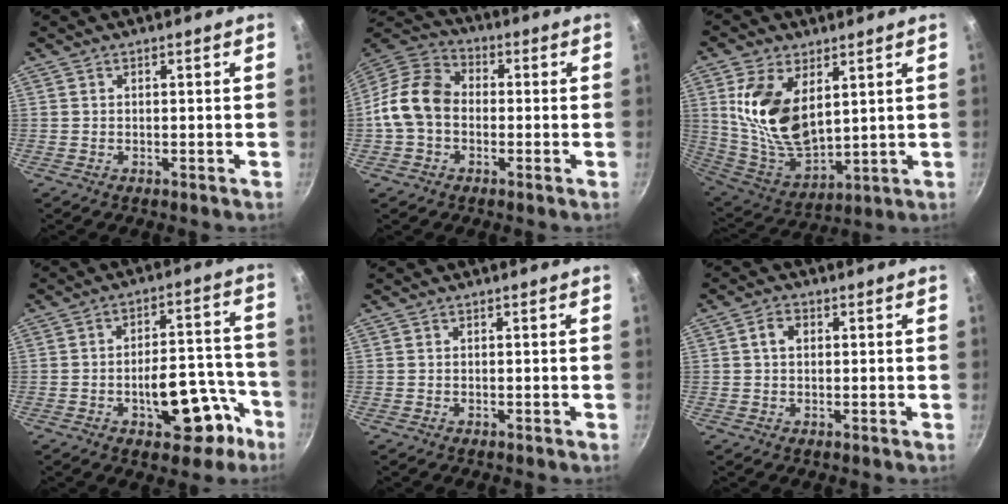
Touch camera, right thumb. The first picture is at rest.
{"total": 11.7, "force": [-1.3, 8.9, 7.5], "torque": [-0.115, 0.032, -0.046]}
{"total": 16.1, "force": [4.8, 9.1, 12.3], "torque": [-0.223, -0.040, 0.108]}
{"total": 14.5, "force": [-6.6, 7.4, 10.6], "torque": [-0.087, 0.062, -0.083]}
{"total": 0.0}
{"total": 3.0, "force": [0.6, 2.2, 2.0], "torque": [-0.028, 0.005, 0.006]}